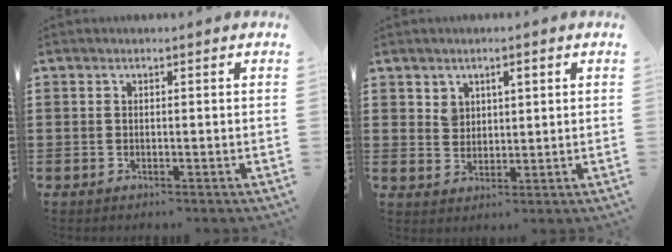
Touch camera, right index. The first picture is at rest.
{"total": 2.4, "force": [1.4, 1.8, 0.8], "torque": [-0.023, 0.007, 0.025]}